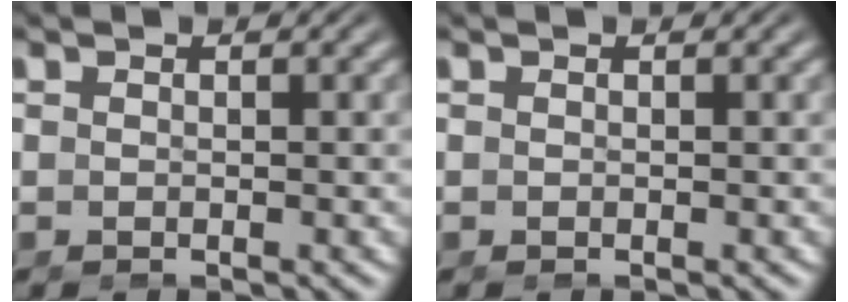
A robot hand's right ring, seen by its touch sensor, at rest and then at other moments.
{"total": 0.0}